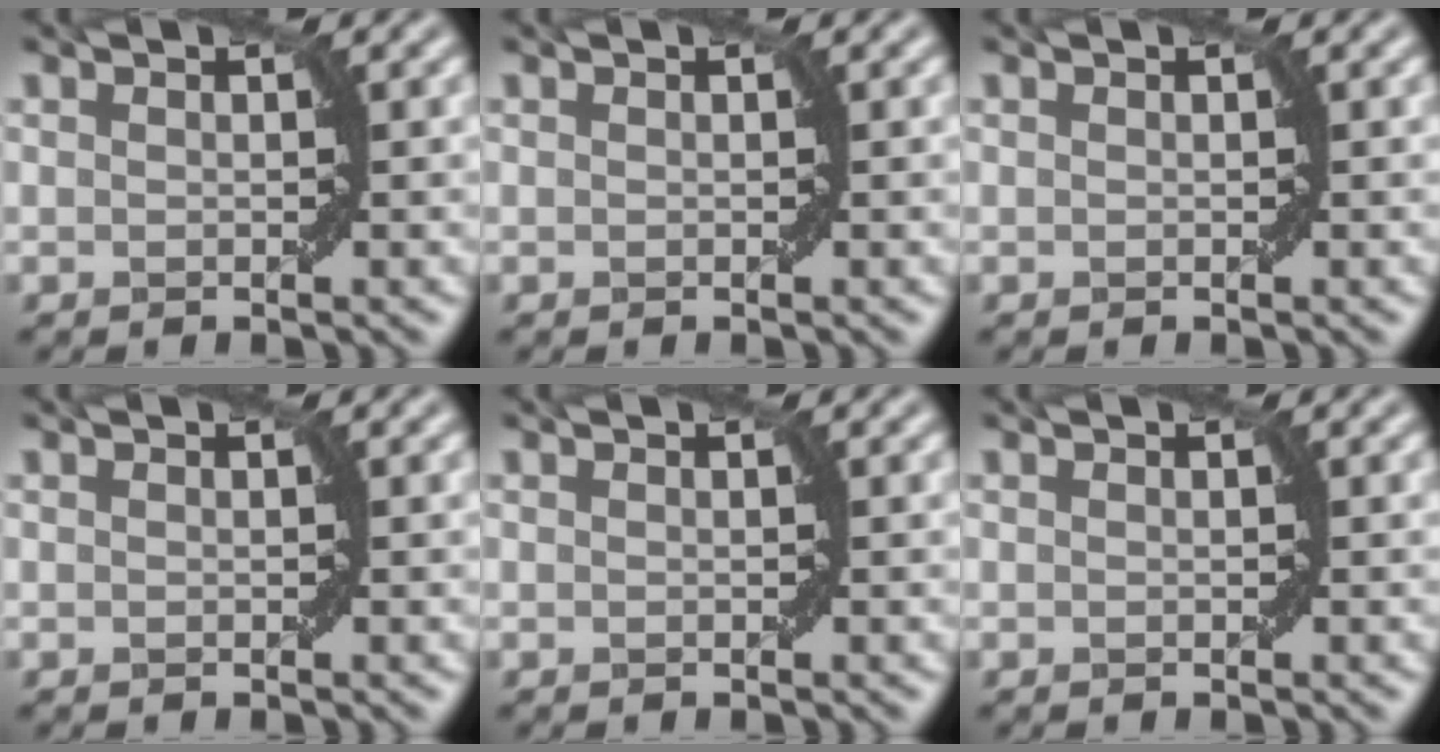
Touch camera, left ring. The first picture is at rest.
{"total": 0.0}
{"total": 0.0}
{"total": 0.0}
{"total": 0.0}
{"total": 0.0}